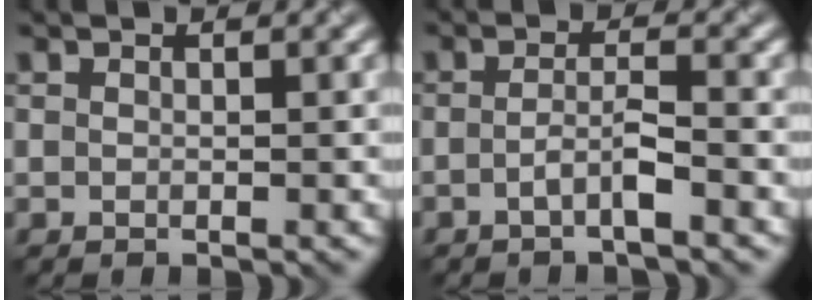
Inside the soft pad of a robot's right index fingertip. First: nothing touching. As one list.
[{"total": 2.3, "force": [-1.5, 0.2, 1.7], "torque": [-0.032, 0.005, -0.032]}]